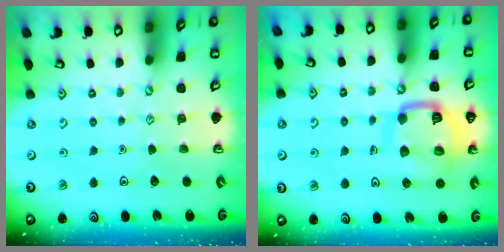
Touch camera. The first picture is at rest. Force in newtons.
{"total": 14.0, "press": 13.9, "slide": 1.7}